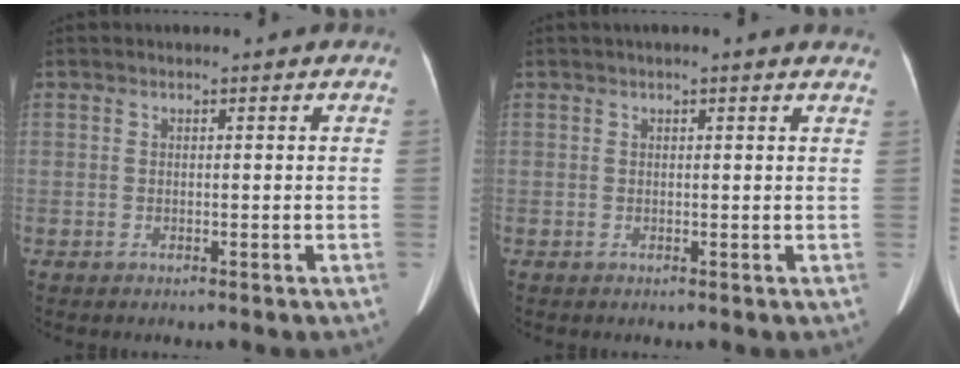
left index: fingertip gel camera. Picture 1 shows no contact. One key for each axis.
{"total": 3.7, "fx": 3.0, "fy": 0.1, "fz": 2.1, "tx": -0.025, "ty": 0.017, "tz": 0.026}